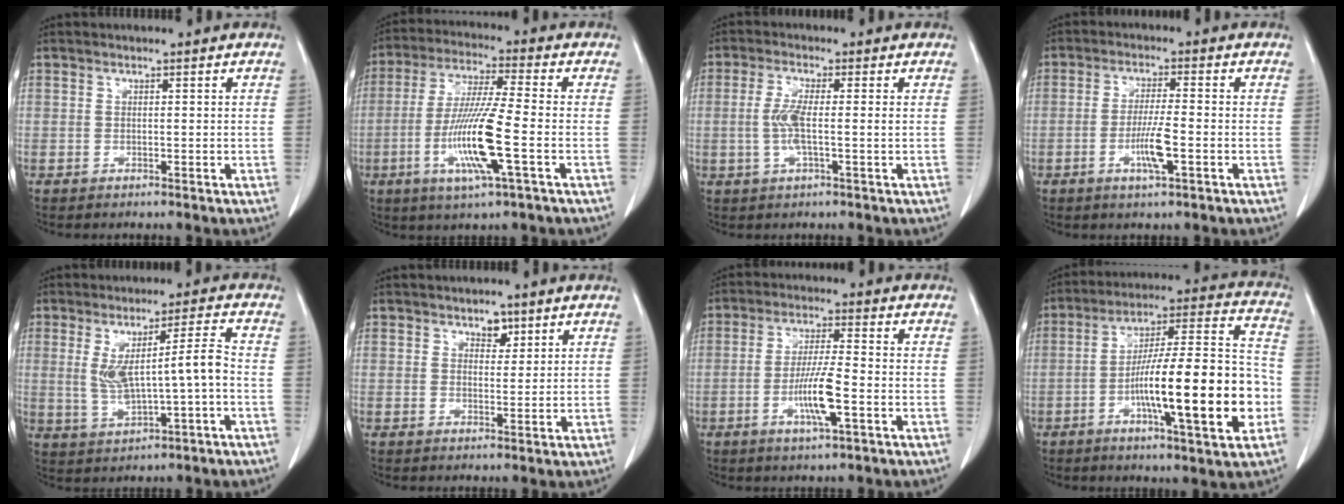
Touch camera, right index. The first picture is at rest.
{"total": 12.7, "force": [-3.5, 0.1, 12.2], "torque": [-0.246, -0.015, -0.071]}
{"total": 4.7, "force": [-0.3, 0.5, 4.7], "torque": [-0.103, -0.001, -0.008]}
{"total": 5.7, "force": [-1.9, 0.4, 5.4], "torque": [-0.103, -0.007, -0.035]}
{"total": 8.3, "force": [-0.2, 0.6, 8.2], "torque": [-0.150, 0.011, 0.006]}
{"total": 2.4, "force": [1.6, 1.4, 1.2], "torque": [-0.014, -0.002, 0.026]}
{"total": 7.8, "force": [-2.5, 0.5, 7.3], "torque": [-0.139, -0.006, -0.047]}
{"total": 21.1, "force": [-5.6, 2.3, 20.2], "torque": [-0.304, 0.009, -0.085]}